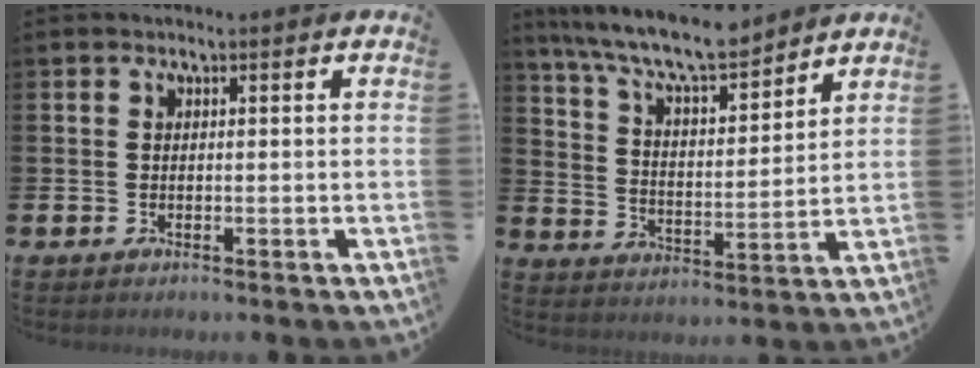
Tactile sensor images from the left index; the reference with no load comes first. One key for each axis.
{"total": 9.9, "fx": 9.1, "fy": 1.6, "fz": 3.6, "tx": -0.102, "ty": -0.053, "tz": 0.162}